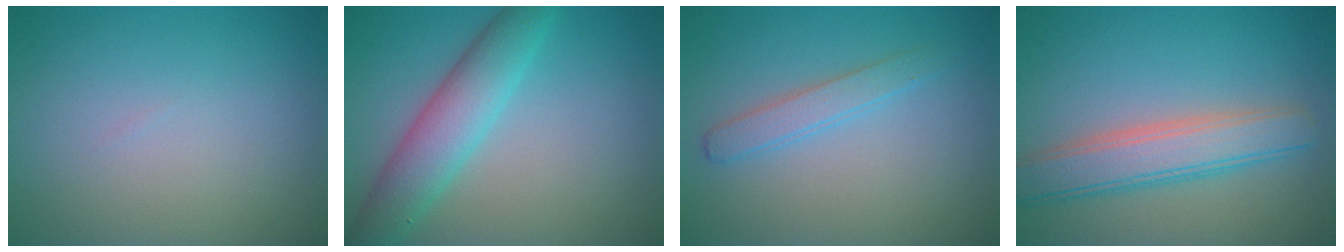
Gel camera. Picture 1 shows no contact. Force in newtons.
{"total": 5.4, "press": 5.3, "slide": 0.1}
{"total": 1.9, "press": 1.9, "slide": 0.1}
{"total": 5.1, "press": 5.1, "slide": 0.2}